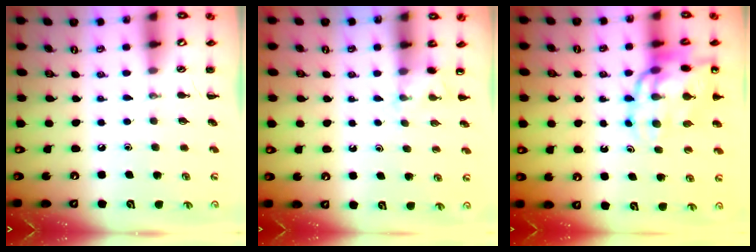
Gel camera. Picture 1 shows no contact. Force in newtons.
{"total": 2.6, "press": 2.4, "slide": 1.0}
{"total": 17.0, "press": 16.6, "slide": 3.9}